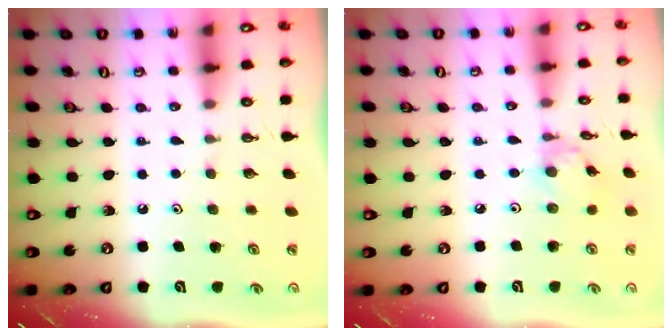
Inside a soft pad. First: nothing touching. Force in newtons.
{"total": 2.4, "press": 2.4, "slide": 0.2}